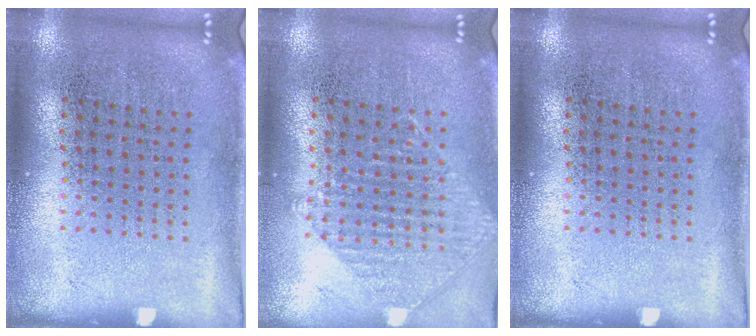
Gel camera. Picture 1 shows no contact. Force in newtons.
{"total": 0.9, "press": 0.9, "slide": 0.1}
{"total": 0.0}